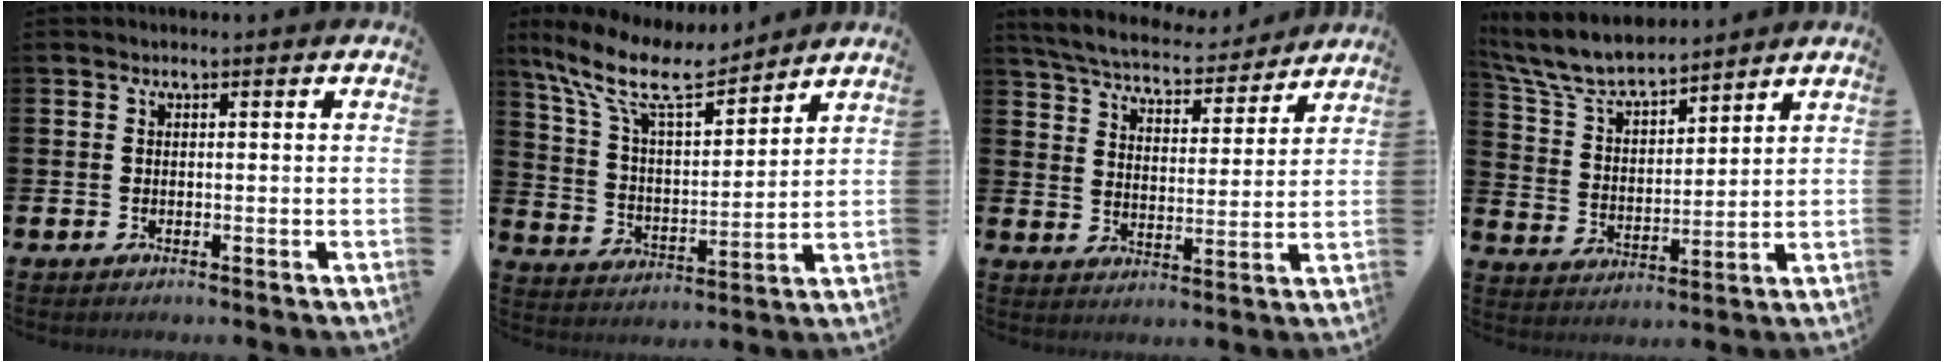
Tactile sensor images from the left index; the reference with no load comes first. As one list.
[{"total": 11.6, "force": [9.8, 3.1, 5.5], "torque": [-0.149, -0.046, 0.174]}, {"total": 6.2, "force": [6.0, 1.1, 1.4], "torque": [-0.059, -0.042, 0.102]}, {"total": 8.2, "force": [7.6, 1.8, 2.7], "torque": [-0.089, -0.042, 0.135]}]